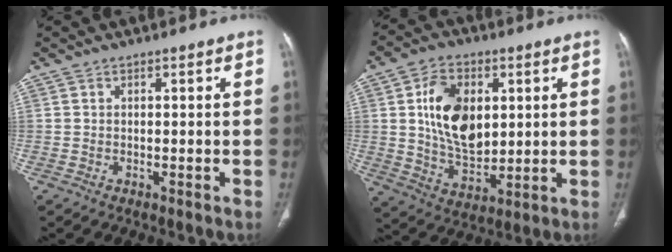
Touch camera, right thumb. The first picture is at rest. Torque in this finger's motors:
{"motor_torque": [1.68, 2.49, 1.50, 0.24, 0.40]}